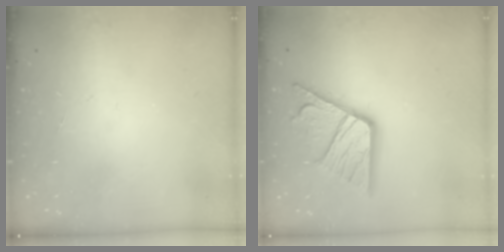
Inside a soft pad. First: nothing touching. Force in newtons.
{"total": 17.3, "press": 17.2, "slide": 1.7}